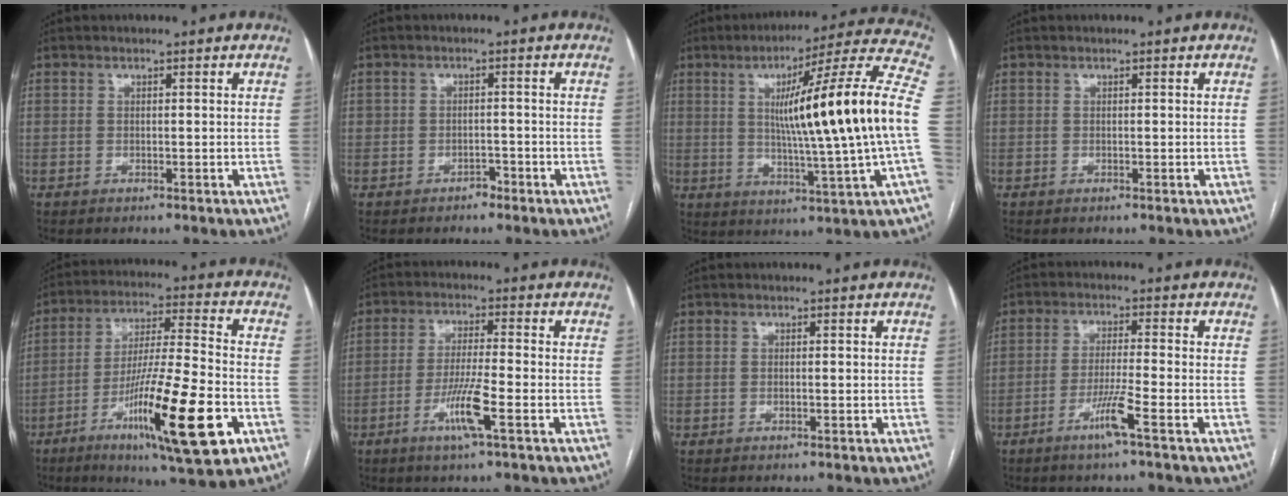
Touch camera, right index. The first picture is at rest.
{"total": 1.6, "force": [-1.1, 1.0, 0.5], "torque": [-0.009, 0.003, -0.018]}
{"total": 21.5, "force": [1.4, -1.6, 21.4], "torque": [-0.302, 0.004, 0.006]}
{"total": 0.0}
{"total": 18.8, "force": [-7.4, 1.1, 17.2], "torque": [-0.296, -0.026, -0.121]}
{"total": 6.8, "force": [-2.9, -0.3, 6.1], "torque": [-0.120, -0.012, -0.056]}
{"total": 0.0}
{"total": 5.3, "force": [-2.8, -0.9, 4.4], "torque": [-0.084, -0.011, -0.058]}